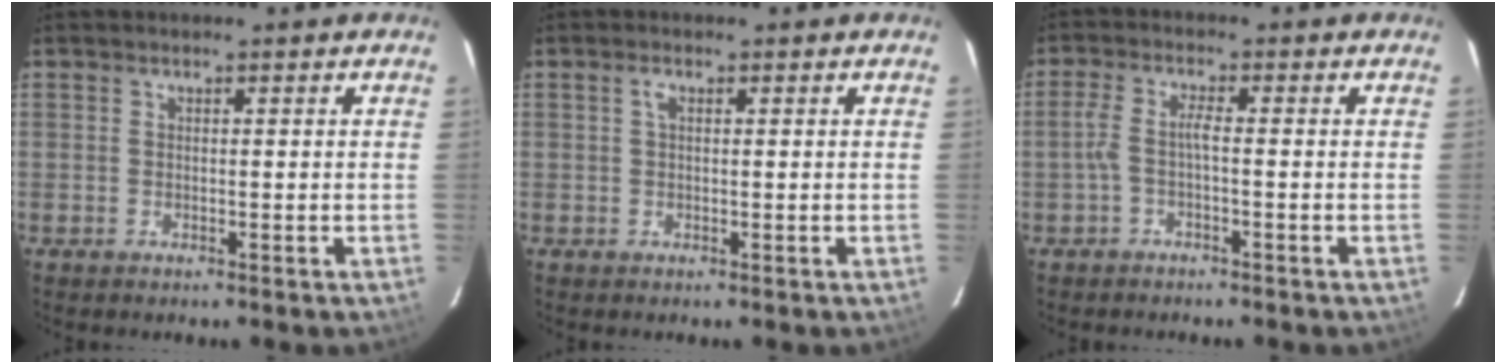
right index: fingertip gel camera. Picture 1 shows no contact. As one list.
[{"total": 1.1, "force": [0.3, 0.5, 0.9], "torque": [-0.019, 0.004, 0.004]}, {"total": 2.9, "force": [-1.3, 0.2, 2.6], "torque": [-0.062, 0.006, -0.026]}]